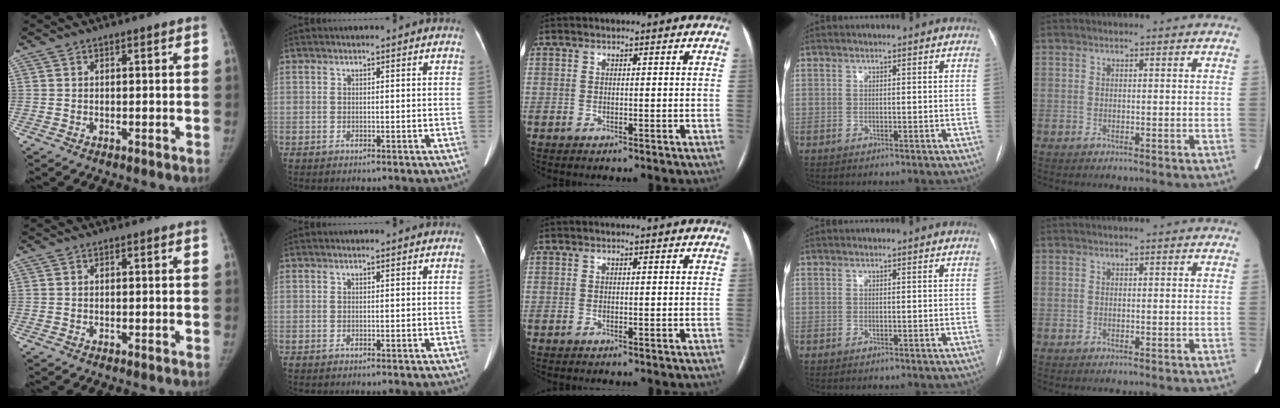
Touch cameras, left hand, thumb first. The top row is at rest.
{}